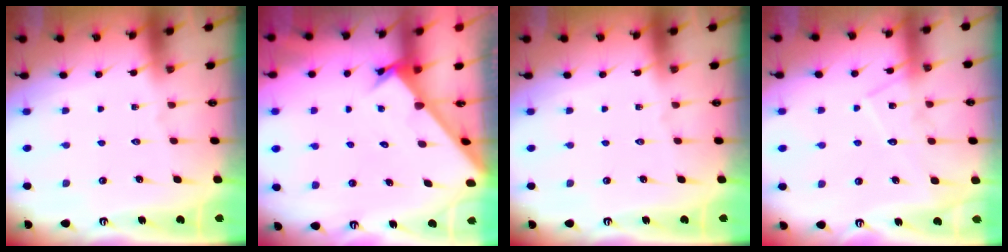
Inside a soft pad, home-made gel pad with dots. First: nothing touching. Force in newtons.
{"total": 2.4, "press": 2.4, "slide": 0.1}
{"total": 0.0}
{"total": 11.0, "press": 11.0, "slide": 0.7}